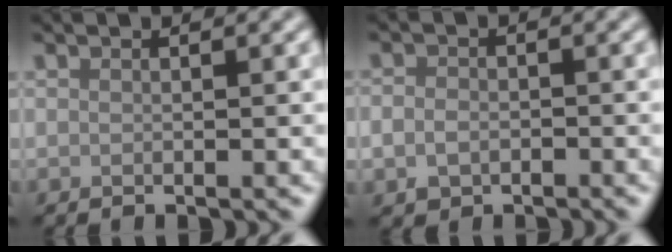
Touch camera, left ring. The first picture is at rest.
{"total": 2.3, "force": [-0.8, 1.8, 1.1], "torque": [-0.016, -0.004, -0.019]}